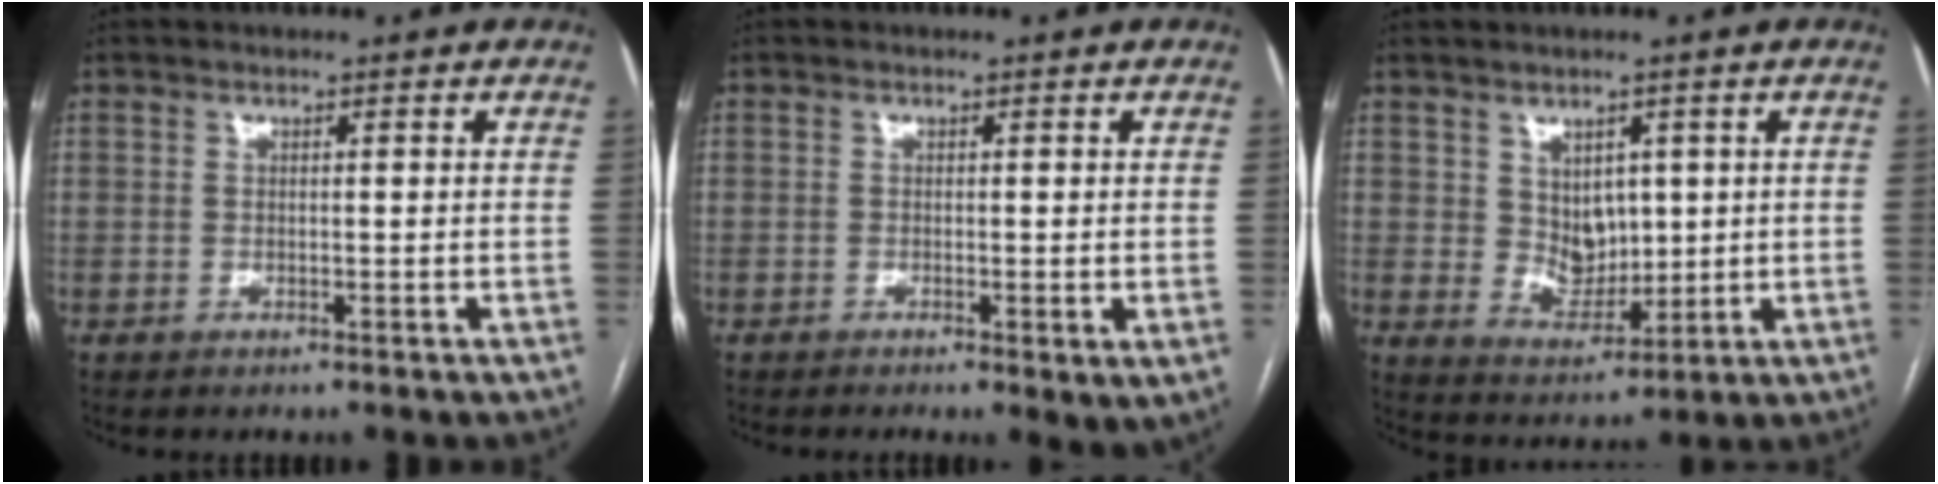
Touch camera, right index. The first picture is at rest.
{"total": 3.2, "force": [-1.1, 0.8, 2.9], "torque": [-0.036, -0.009, -0.015]}
{"total": 5.6, "force": [1.6, 4.1, 3.4], "torque": [-0.057, -0.001, 0.044]}